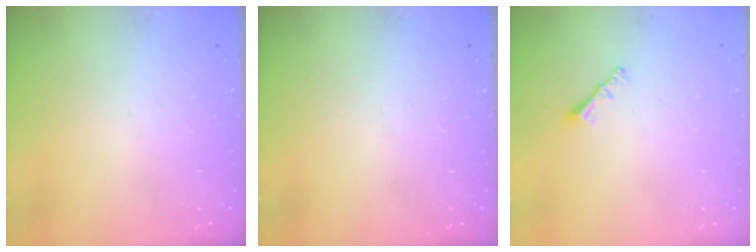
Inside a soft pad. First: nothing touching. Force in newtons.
{"total": 0.0}
{"total": 1.9, "press": 1.9, "slide": 0.5}